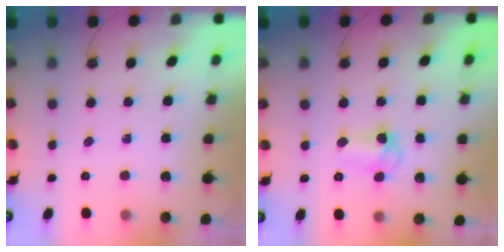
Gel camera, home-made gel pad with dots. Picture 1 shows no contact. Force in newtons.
{"total": 4.7, "press": 4.6, "slide": 0.8}